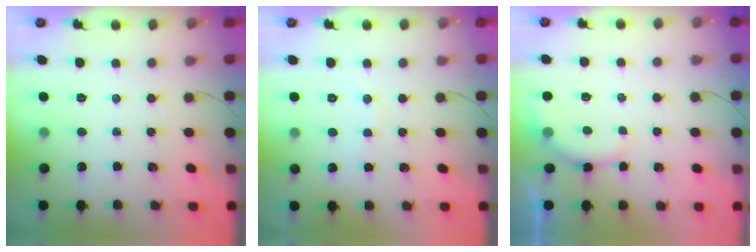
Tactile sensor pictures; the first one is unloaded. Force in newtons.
{"total": 5.7, "press": 5.7, "slide": 0.9}
{"total": 6.1, "press": 6.1, "slide": 1.0}